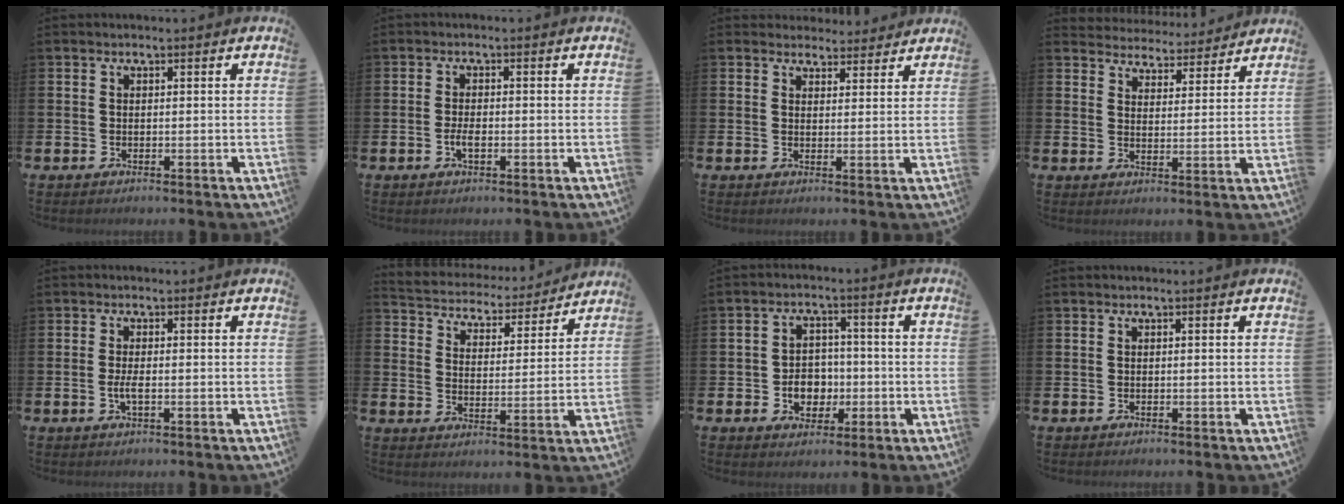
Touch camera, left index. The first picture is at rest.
{"total": 2.0, "force": [-0.6, 0.8, 1.7], "torque": [-0.034, 0.002, -0.011]}
{"total": 3.4, "force": [3.2, 1.1, -0.3], "torque": [0.006, -0.016, 0.057]}
{"total": 4.6, "force": [4.4, 0.9, -0.5], "torque": [-0.003, -0.040, 0.076]}
{"total": 1.9, "force": [-0.4, 0.5, 1.8], "torque": [-0.035, 0.002, -0.007]}
{"total": 4.6, "force": [4.4, 1.5, 0.1], "torque": [-0.030, -0.042, 0.070]}
{"total": 4.7, "force": [-1.1, 4.0, 2.2], "torque": [-0.030, 0.001, -0.028]}
{"total": 0.0}